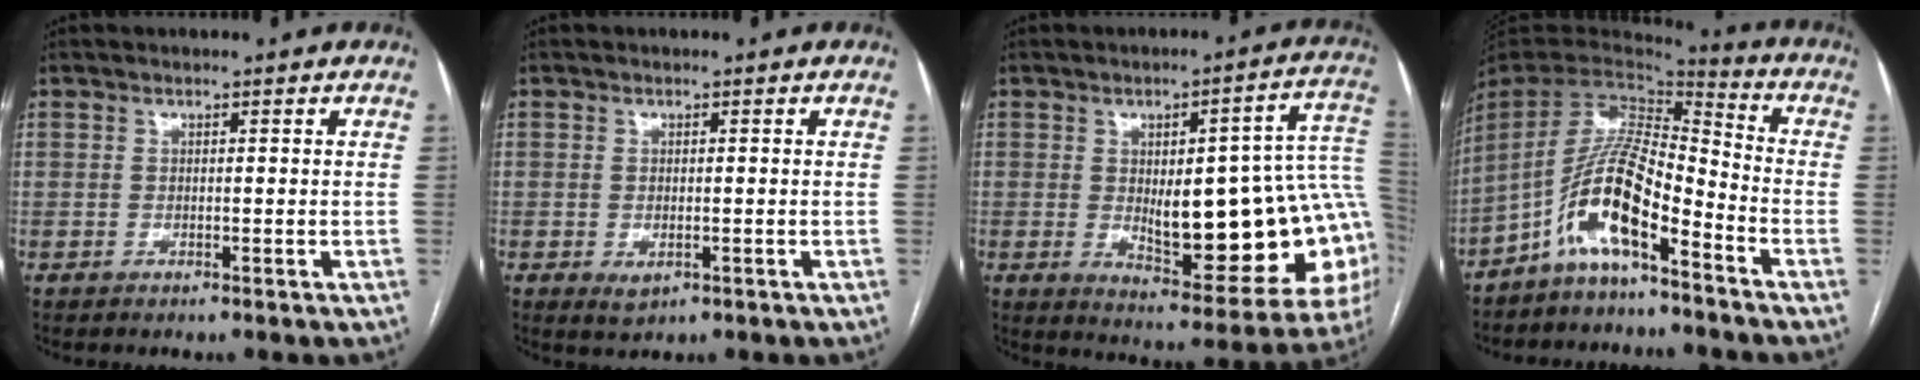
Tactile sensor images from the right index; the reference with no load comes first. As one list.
[{"total": 1.9, "force": [-0.6, 1.1, 1.4], "torque": [-0.018, -0.003, -0.001]}, {"total": 23.2, "force": [-0.7, 6.7, 22.2], "torque": [-0.215, 0.022, 0.013]}, {"total": 12.0, "force": [-6.9, 2.3, 9.5], "torque": [-0.186, 0.015, -0.130]}]